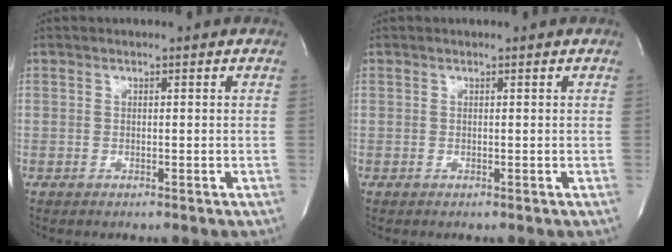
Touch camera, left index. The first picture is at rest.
{"total": 0.6, "force": [0.6, 0.1, 0.1], "torque": [-0.004, 0.006, 0.006]}